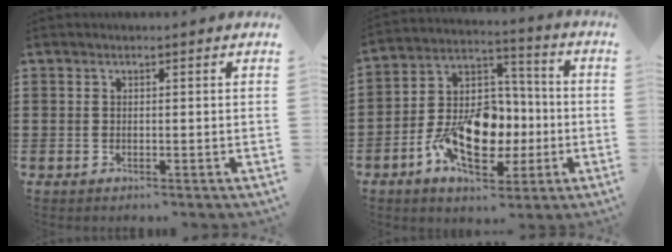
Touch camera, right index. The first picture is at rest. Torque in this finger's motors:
{"motor_torque": [2.14, 0.00, 1.05, 0.21]}